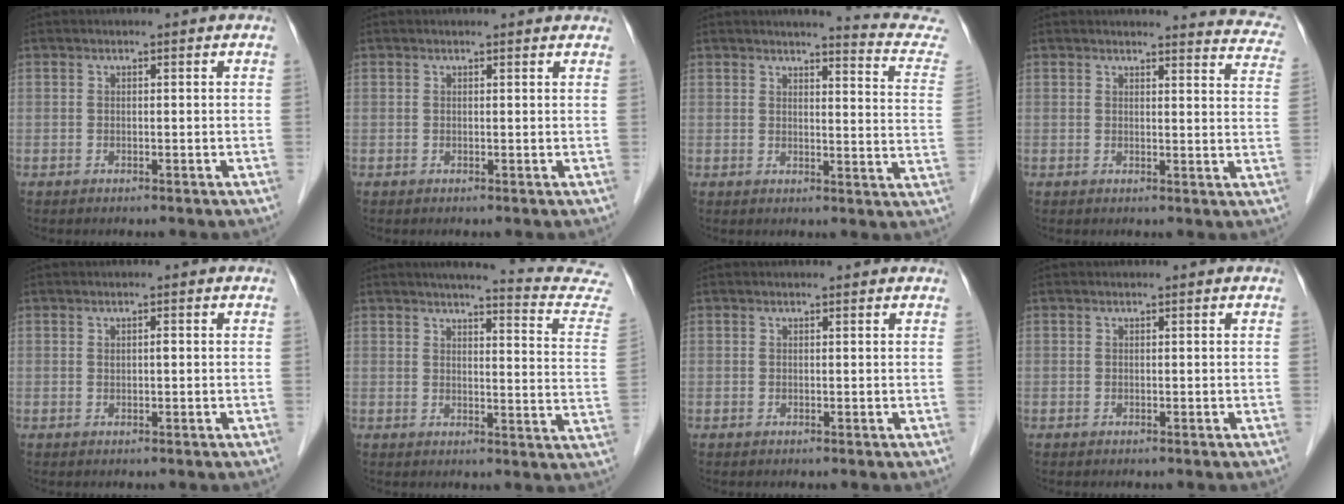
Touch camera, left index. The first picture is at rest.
{"total": 2.9, "force": [2.8, 0.5, 0.6], "torque": [-0.012, 0.005, 0.020]}
{"total": 10.6, "force": [10.2, -0.2, 2.9], "torque": [-0.024, -0.069, 0.091]}
{"total": 12.0, "force": [11.7, 1.6, 2.0], "torque": [0.011, -0.071, 0.088]}
{"total": 0.7, "force": [0.0, 0.2, 0.7], "torque": [-0.012, 0.001, 0.000]}
{"total": 14.7, "force": [13.8, 0.2, 5.1], "torque": [-0.048, -0.074, 0.132]}
{"total": 1.5, "force": [1.4, 0.2, 0.4], "torque": [-0.011, 0.005, 0.011]}
{"total": 0.0}